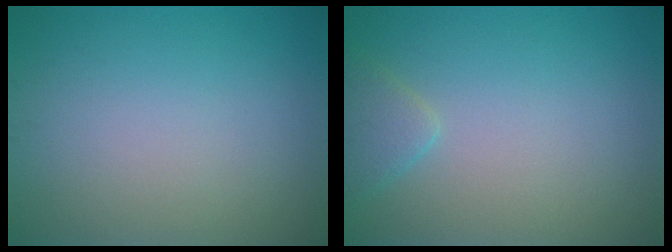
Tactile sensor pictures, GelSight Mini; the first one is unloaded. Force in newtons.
{"total": 1.7, "press": 1.7, "slide": 0.1}